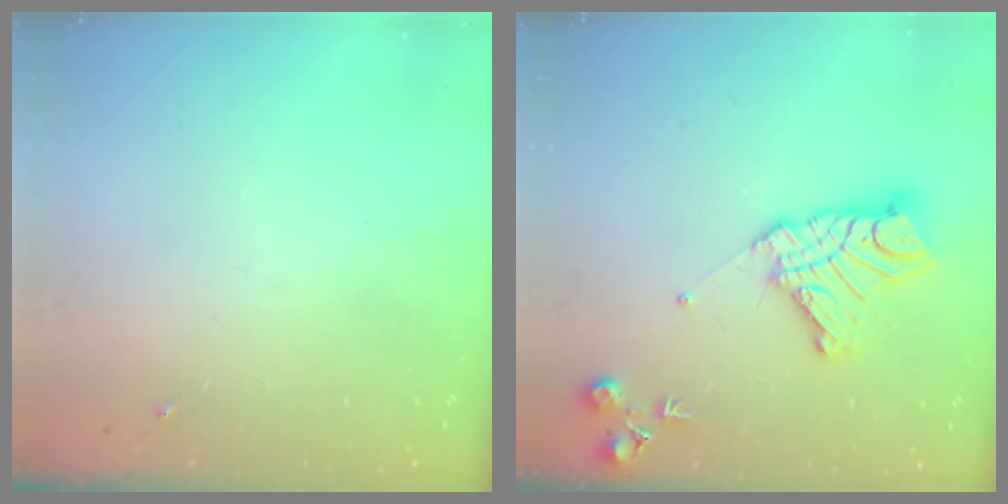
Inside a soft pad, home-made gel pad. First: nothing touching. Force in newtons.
{"total": 16.4, "press": 16.3, "slide": 1.4}